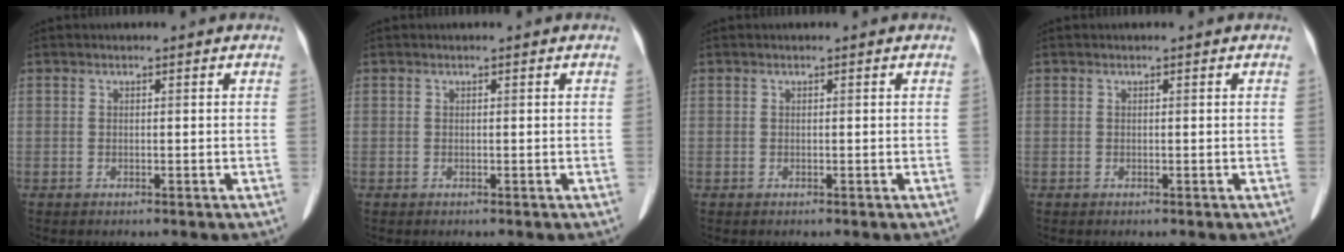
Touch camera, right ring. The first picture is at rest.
{"total": 0.0}
{"total": 0.0}
{"total": 0.0}